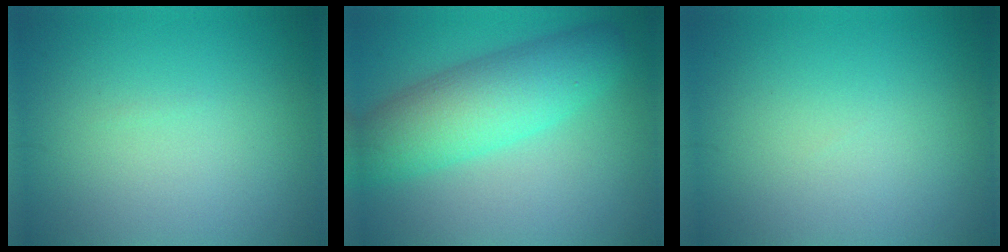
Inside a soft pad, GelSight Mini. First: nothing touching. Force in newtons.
{"total": 7.0, "press": 7.0, "slide": 0.1}
{"total": 0.0}